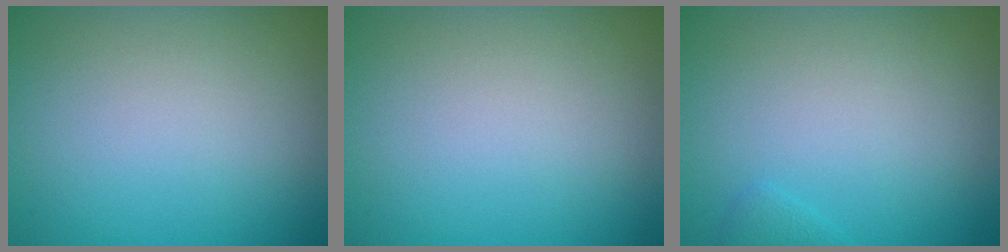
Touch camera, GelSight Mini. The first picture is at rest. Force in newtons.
{"total": 0.0}
{"total": 0.7, "press": 0.7, "slide": 0.1}